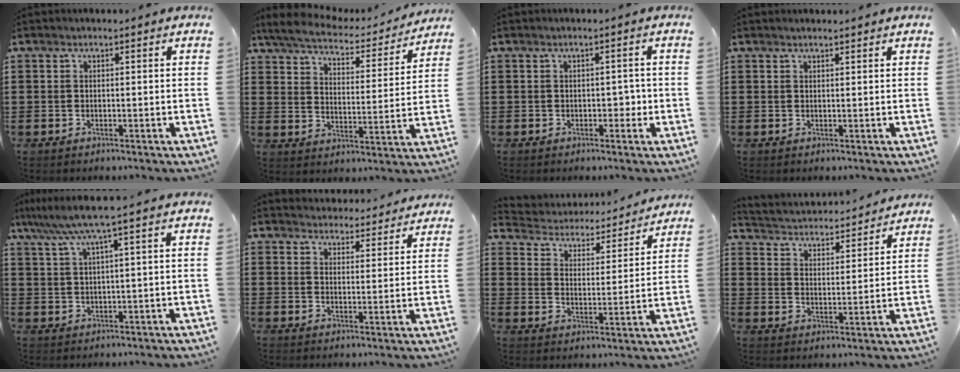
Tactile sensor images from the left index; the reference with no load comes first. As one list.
[{"total": 5.1, "force": [4.7, 0.6, 1.6], "torque": [-0.058, -0.032, 0.077]}, {"total": 2.0, "force": [-0.2, 1.1, 1.6], "torque": [-0.024, 0.002, -0.009]}, {"total": 0.8, "force": [0.8, 0.0, 0.2], "torque": [-0.005, 0.000, 0.015]}, {"total": 5.0, "force": [2.6, -0.6, 4.2], "torque": [-0.089, -0.010, 0.042]}, {"total": 3.9, "force": [3.9, 0.3, -0.2], "torque": [-0.011, -0.021, 0.069]}, {"total": 3.4, "force": [3.4, 0.7, -0.1], "torque": [-0.023, -0.029, 0.049]}, {"total": 3.2, "force": [3.2, 0.1, -0.3], "torque": [-0.016, -0.032, 0.048]}]